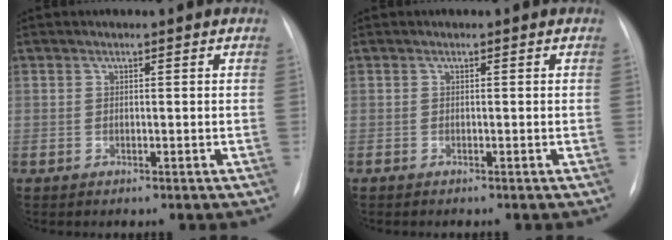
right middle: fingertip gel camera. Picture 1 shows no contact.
{"total": 0.0}